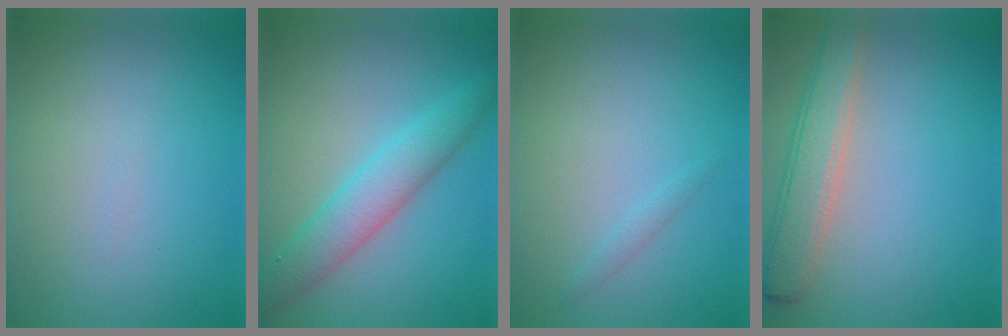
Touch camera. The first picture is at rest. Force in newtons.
{"total": 4.7, "press": 4.7, "slide": 0.0}
{"total": 0.7, "press": 0.7, "slide": 0.0}
{"total": 4.4, "press": 4.4, "slide": 0.3}